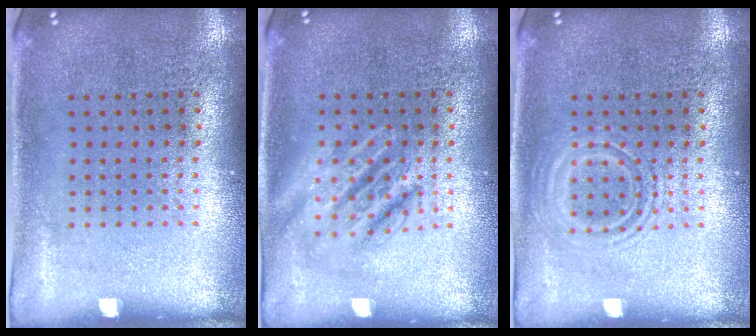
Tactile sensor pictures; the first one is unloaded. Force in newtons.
{"total": 1.7, "press": 1.7, "slide": 0.3}
{"total": 2.1, "press": 2.1, "slide": 0.3}